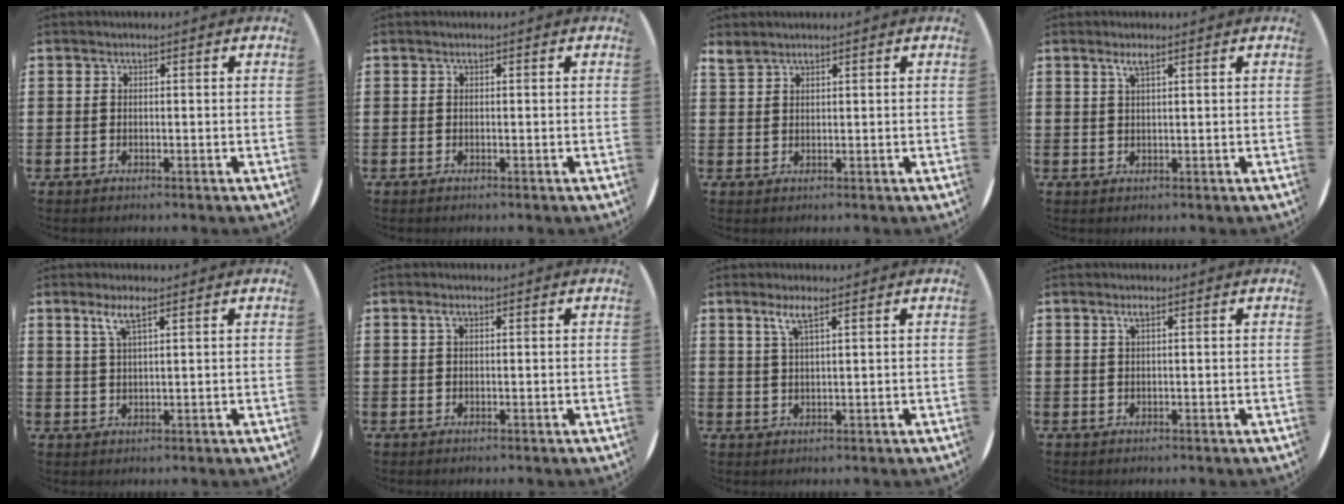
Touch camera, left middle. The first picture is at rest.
{"total": 0.0}
{"total": 1.5, "force": [1.5, 0.3, 0.1], "torque": [-0.004, 0.002, 0.029]}
{"total": 1.9, "force": [1.1, 0.2, 1.5], "torque": [-0.031, 0.004, 0.018]}
{"total": 3.1, "force": [2.0, 0.3, 2.3], "torque": [-0.048, 0.005, 0.033]}
{"total": 1.0, "force": [0.5, 0.3, 0.7], "torque": [-0.015, 0.005, 0.007]}
{"total": 3.0, "force": [2.0, 0.3, 2.3], "torque": [-0.048, 0.004, 0.033]}
{"total": 1.1, "force": [0.5, 0.1, 0.9], "torque": [-0.018, 0.005, 0.008]}